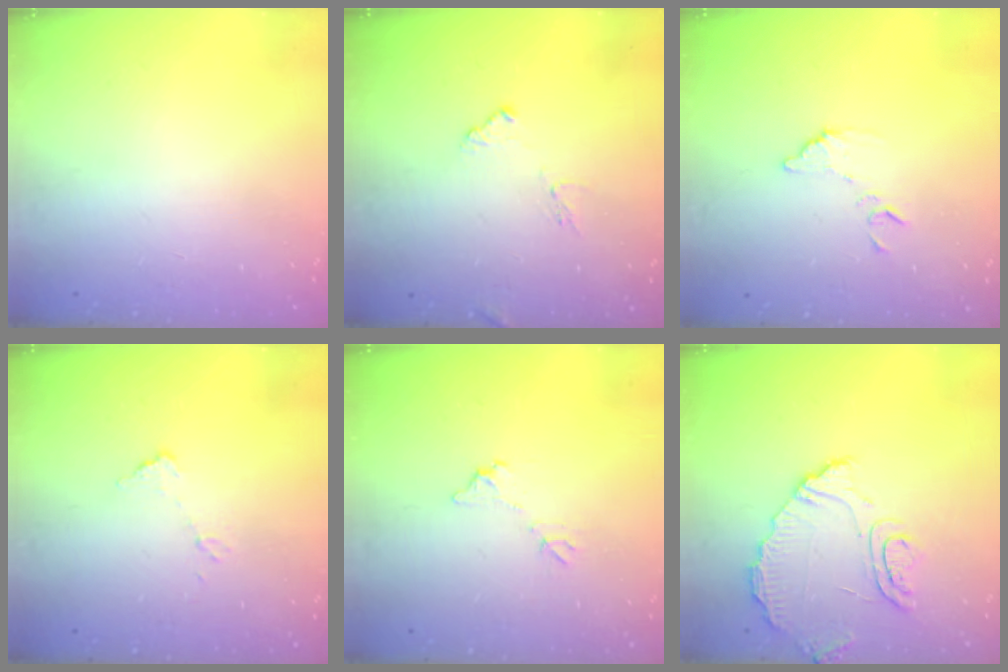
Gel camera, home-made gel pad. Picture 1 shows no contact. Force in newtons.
{"total": 9.0, "press": 9.0, "slide": 0.6}
{"total": 8.4, "press": 8.4, "slide": 0.4}
{"total": 4.8, "press": 4.8, "slide": 0.2}
{"total": 5.6, "press": 5.6, "slide": 0.3}
{"total": 8.7, "press": 8.6, "slide": 1.2}